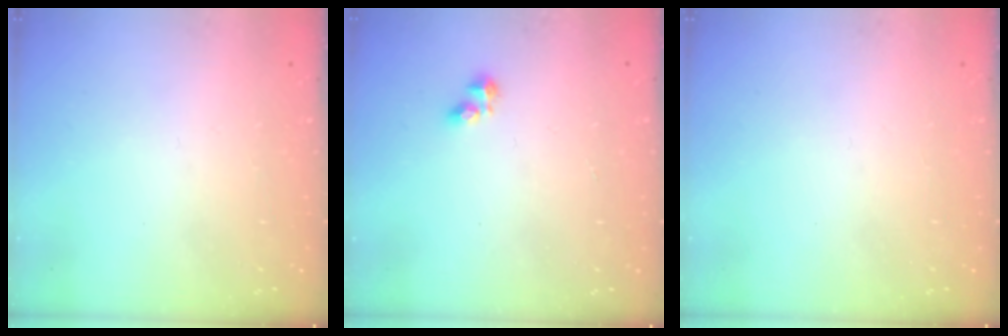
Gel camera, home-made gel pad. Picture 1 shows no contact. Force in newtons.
{"total": 2.7, "press": 2.7, "slide": 0.3}
{"total": 0.0}